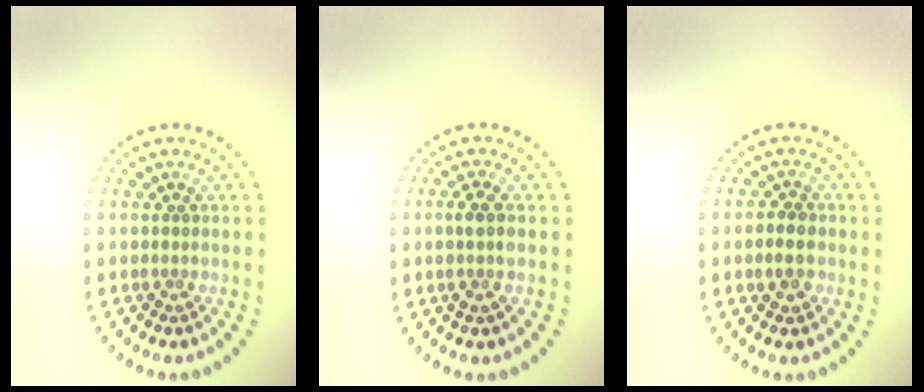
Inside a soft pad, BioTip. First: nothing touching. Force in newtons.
{"total": 1.8, "press": 1.6, "slide": 0.9}
{"total": 2.3, "press": 2.2, "slide": 0.5}